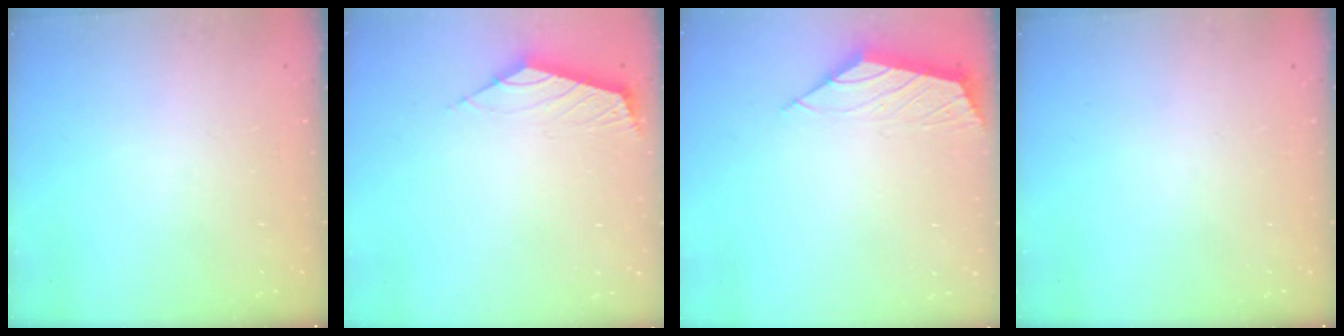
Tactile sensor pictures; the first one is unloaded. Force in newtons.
{"total": 2.5, "press": 2.4, "slide": 0.7}
{"total": 2.0, "press": 2.0, "slide": 0.5}
{"total": 0.0}